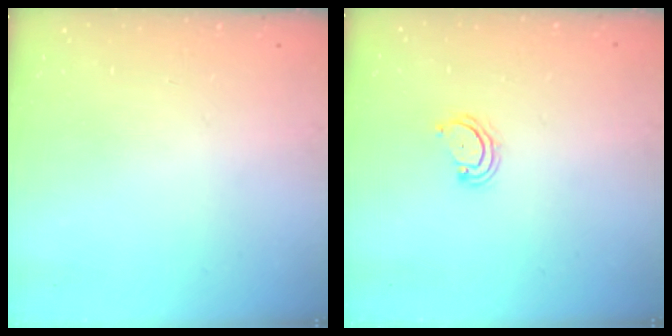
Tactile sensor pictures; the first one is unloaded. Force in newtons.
{"total": 3.6, "press": 3.6, "slide": 0.3}